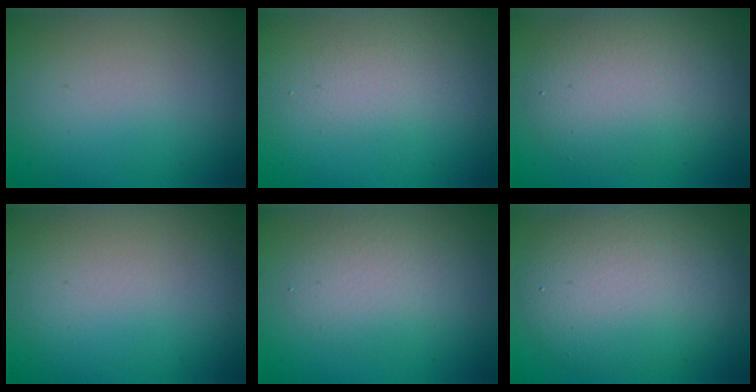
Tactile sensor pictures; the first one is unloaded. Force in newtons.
{"total": 1.3, "press": 1.3, "slide": 0.1}
{"total": 5.6, "press": 5.6, "slide": 0.3}
{"total": 0.0}
{"total": 2.9, "press": 2.9, "slide": 0.4}
{"total": 7.4, "press": 7.4, "slide": 0.2}